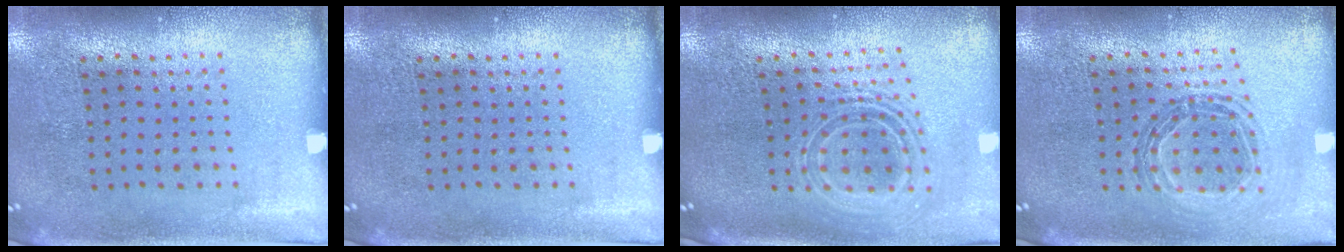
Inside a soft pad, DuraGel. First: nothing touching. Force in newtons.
{"total": 0.0}
{"total": 2.1, "press": 1.6, "slide": 1.4}
{"total": 0.8, "press": 0.8, "slide": 0.1}